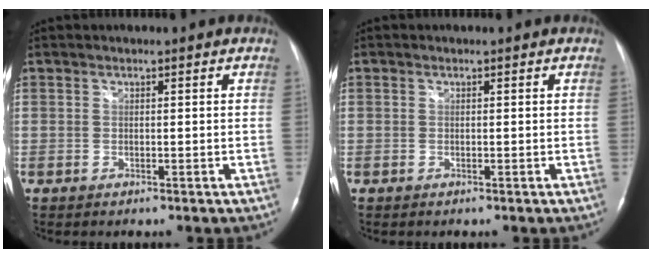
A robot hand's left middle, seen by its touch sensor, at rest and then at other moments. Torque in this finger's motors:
{"motor_torque": [-0.01, 0.00, 0.01, 0.00]}